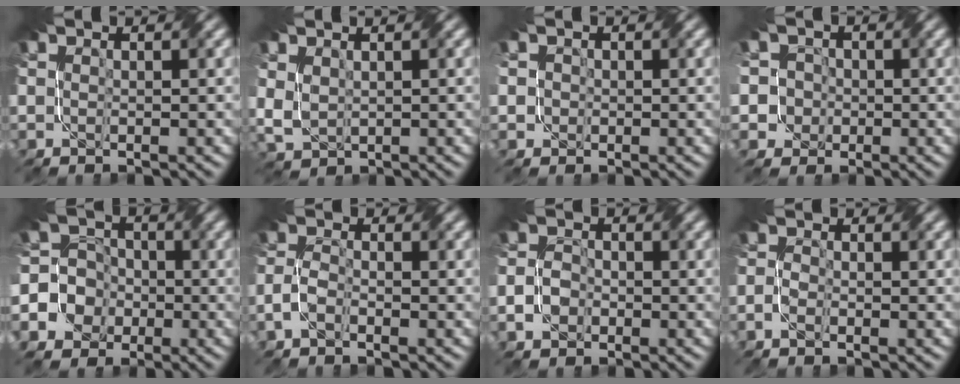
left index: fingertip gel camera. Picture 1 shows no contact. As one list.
[{"total": 2.3, "force": [0.8, 1.6, 1.5], "torque": [-0.045, -0.002, 0.019]}, {"total": 1.6, "force": [0.1, 1.5, 0.5], "torque": [-0.020, 0.006, 0.004]}, {"total": 5.1, "force": [-0.7, 4.8, 1.6], "torque": [-0.026, 0.025, -0.044]}, {"total": 8.8, "force": [-3.6, 7.9, 1.3], "torque": [-0.040, 0.008, -0.088]}, {"total": 2.2, "force": [-1.8, 0.6, 1.2], "torque": [-0.021, 0.001, -0.045]}, {"total": 2.1, "force": [-1.6, 1.1, 0.9], "torque": [-0.009, -0.001, -0.038]}, {"total": 1.4, "force": [-1.3, 0.1, 0.5], "torque": [-0.006, -0.001, -0.036]}]